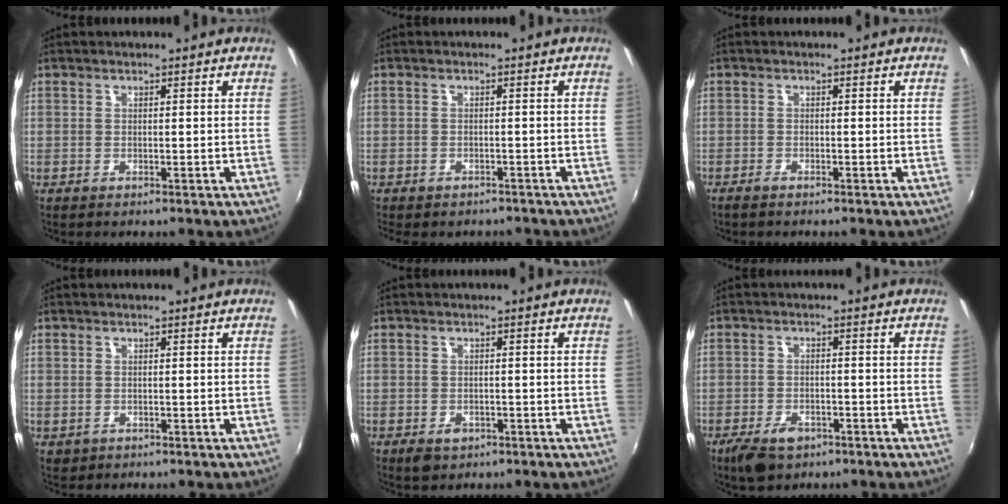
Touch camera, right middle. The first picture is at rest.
{"total": 3.9, "force": [-3.2, 1.8, 1.4], "torque": [-0.031, -0.013, -0.039]}
{"total": 1.4, "force": [-1.2, 0.2, 0.6], "torque": [-0.017, -0.004, -0.026]}
{"total": 1.5, "force": [-0.4, 1.4, 0.5], "torque": [-0.010, -0.004, -0.005]}
{"total": 3.5, "force": [-1.9, 2.4, 1.7], "torque": [-0.036, -0.006, -0.026]}
{"total": 6.9, "force": [-4.5, 3.8, 3.7], "torque": [-0.095, -0.013, -0.073]}